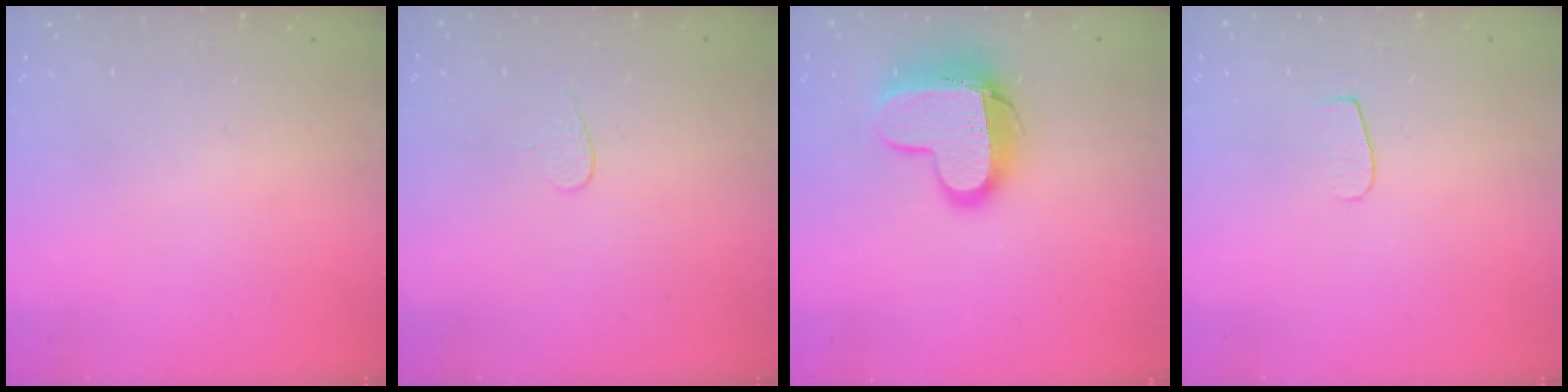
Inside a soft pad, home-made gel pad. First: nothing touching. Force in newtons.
{"total": 3.4, "press": 3.4, "slide": 0.4}
{"total": 12.8, "press": 12.7, "slide": 1.4}
{"total": 4.8, "press": 4.8, "slide": 0.6}